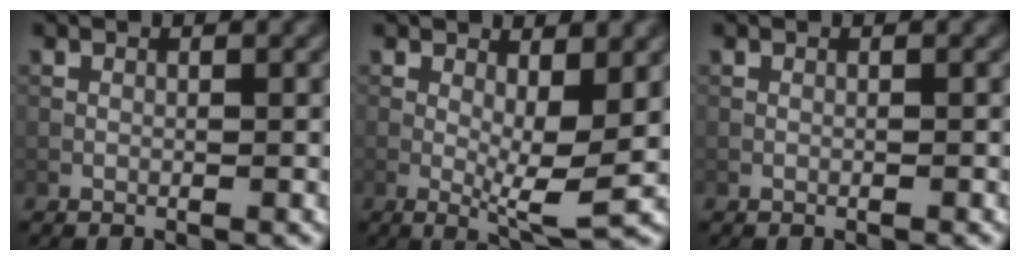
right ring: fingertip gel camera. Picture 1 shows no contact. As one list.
[{"total": 4.8, "force": [0.5, 1.2, 4.7], "torque": [-0.076, -0.011, 0.007]}, {"total": 0.0}]